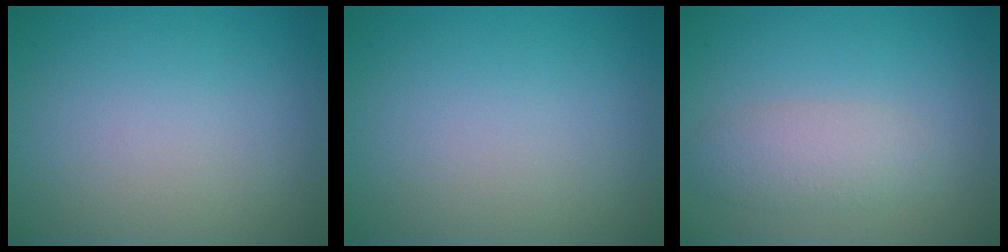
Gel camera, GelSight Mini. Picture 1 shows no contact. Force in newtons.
{"total": 0.0}
{"total": 2.7, "press": 2.7, "slide": 0.2}